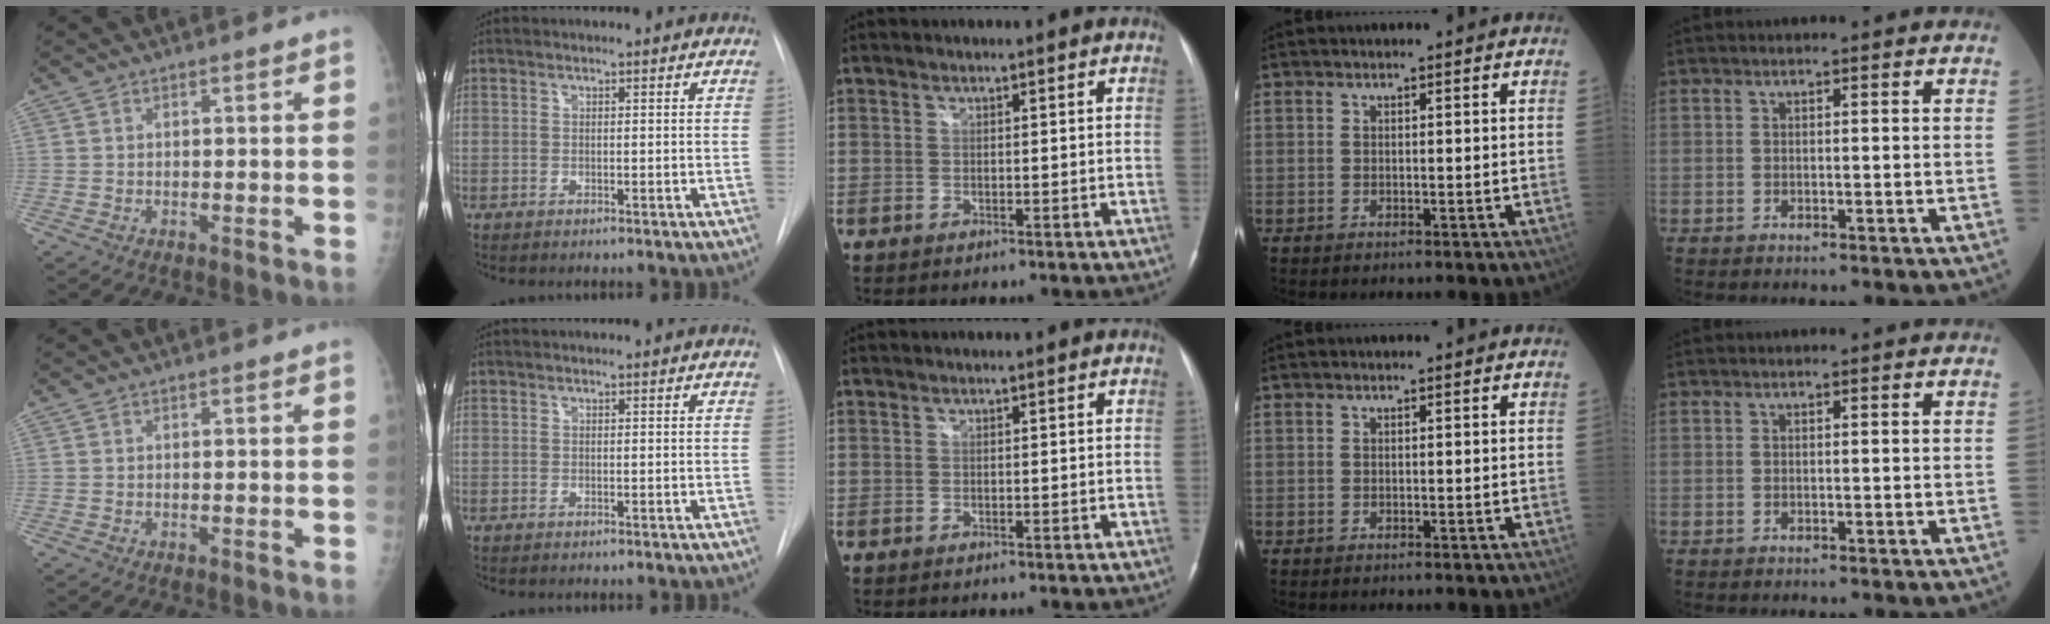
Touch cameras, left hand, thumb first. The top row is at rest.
{}